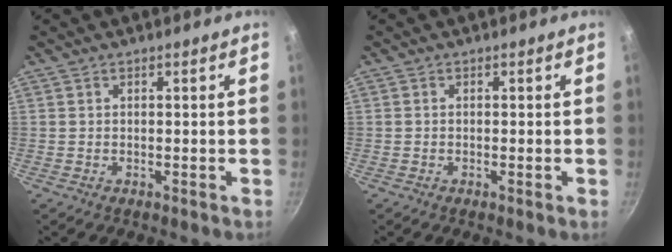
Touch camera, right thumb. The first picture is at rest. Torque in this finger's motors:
{"motor_torque": [0.02, 0.28, -0.36, 0.10, 0.04]}